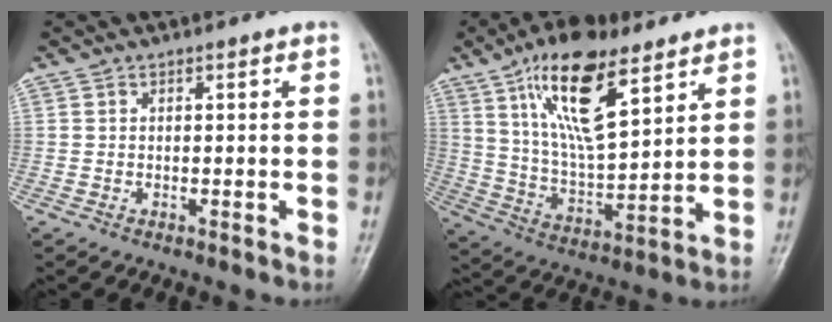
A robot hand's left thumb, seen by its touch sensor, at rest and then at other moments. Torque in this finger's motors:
{"motor_torque": [1.00, 1.28, 1.94, -0.84, 0.48]}